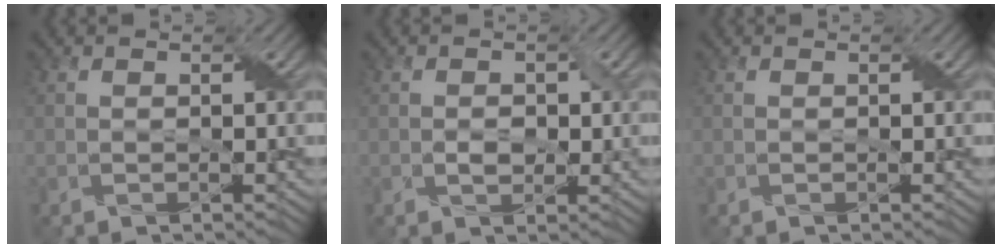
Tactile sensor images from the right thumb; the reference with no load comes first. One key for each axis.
{"total": 1.9, "fx": -0.2, "fy": 1.4, "fz": 1.3, "tx": -0.026, "ty": -0.004, "tz": -0.004}
{"total": 0.0}